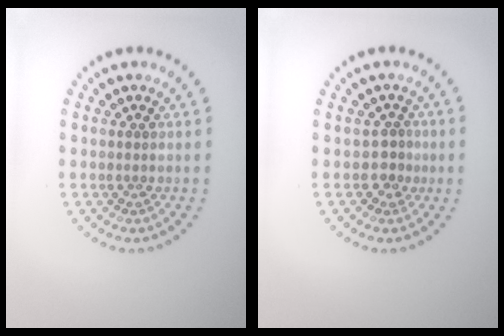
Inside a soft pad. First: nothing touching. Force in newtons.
{"total": 1.5, "press": 1.1, "slide": 1.0}